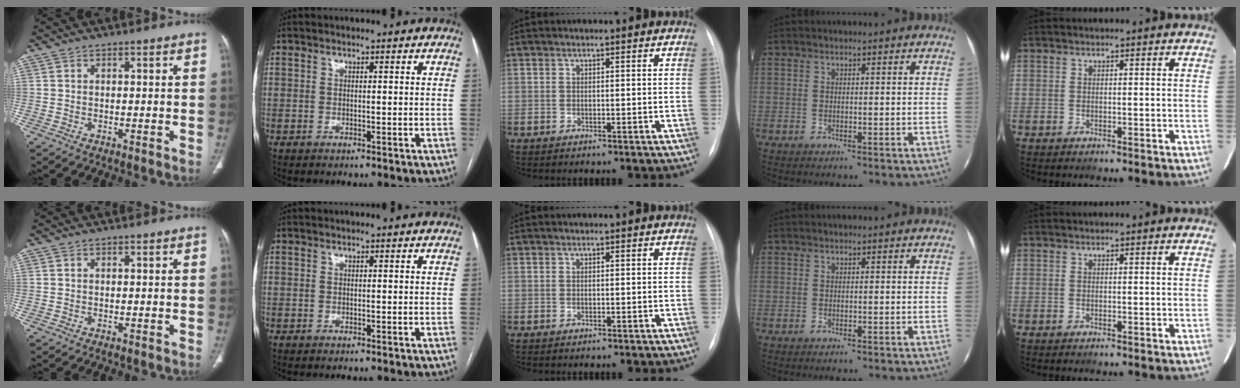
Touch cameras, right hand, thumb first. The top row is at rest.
{}